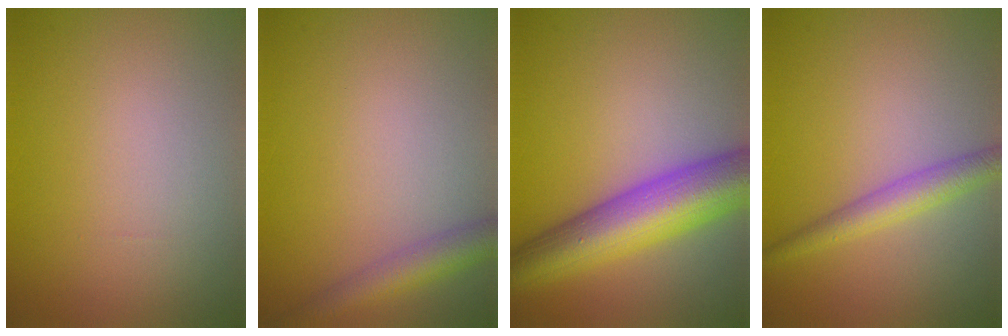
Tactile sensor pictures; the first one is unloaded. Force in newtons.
{"total": 3.0, "press": 3.0, "slide": 0.1}
{"total": 9.3, "press": 9.3, "slide": 0.3}
{"total": 2.8, "press": 2.8, "slide": 0.0}